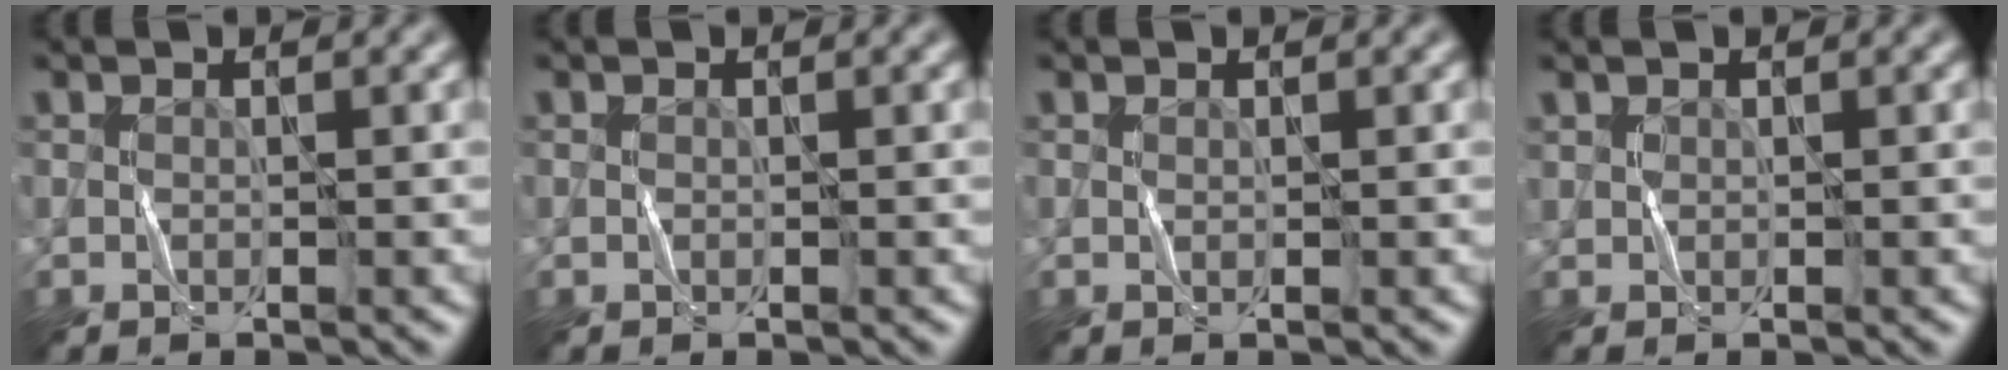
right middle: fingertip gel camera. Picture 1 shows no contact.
{"total": 0.0}
{"total": 0.0}
{"total": 0.5, "force": [0.4, 0.3, 0.1], "torque": [-0.001, 0.000, 0.011]}